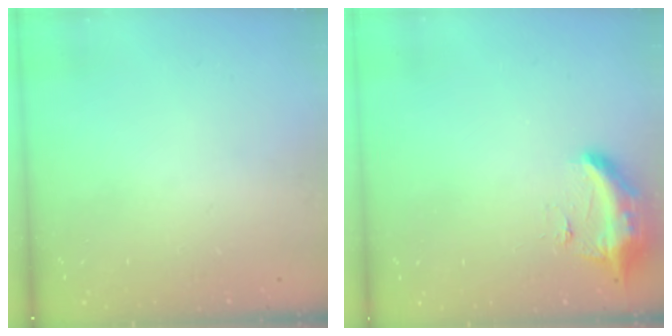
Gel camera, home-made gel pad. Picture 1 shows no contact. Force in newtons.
{"total": 9.5, "press": 9.4, "slide": 1.2}